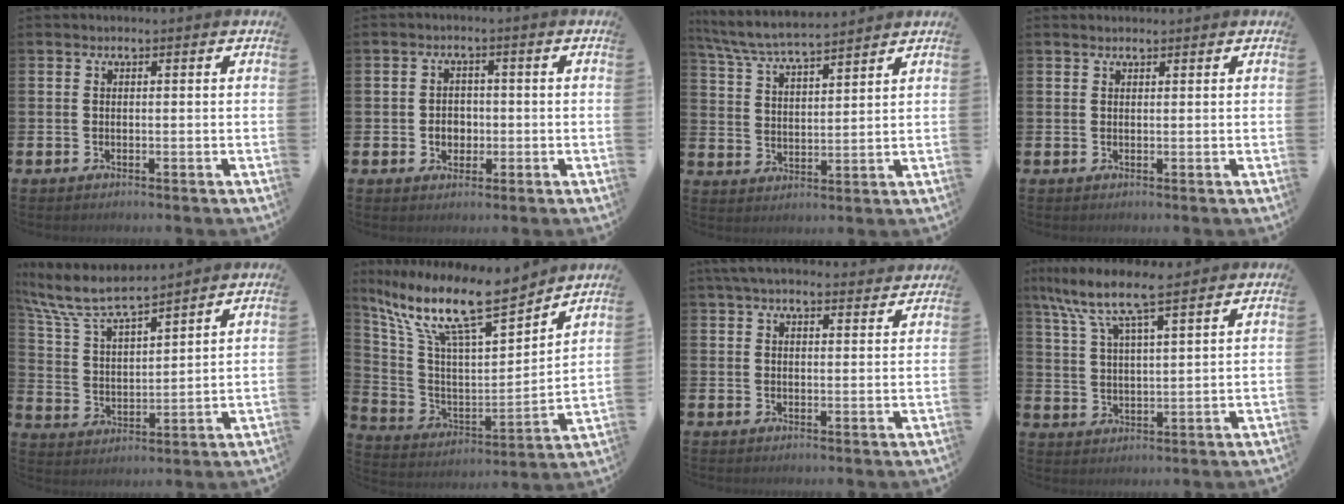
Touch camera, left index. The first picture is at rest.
{"total": 2.8, "force": [-0.6, 2.4, 1.3], "torque": [-0.013, 0.000, -0.020]}
{"total": 6.5, "force": [6.2, 0.4, 1.9], "torque": [-0.063, -0.031, 0.112]}
{"total": 0.7, "force": [0.6, 0.2, 0.1], "torque": [0.007, -0.002, 0.010]}
{"total": 8.0, "force": [7.4, 1.2, 2.8], "torque": [-0.092, -0.044, 0.130]}
{"total": 13.6, "force": [11.3, 2.4, 7.2], "torque": [-0.180, -0.076, 0.194]}
{"total": 3.8, "force": [3.4, 0.9, 1.6], "torque": [-0.036, -0.006, 0.062]}
{"total": 8.2, "force": [7.0, 1.2, 4.1], "torque": [-0.110, -0.028, 0.122]}